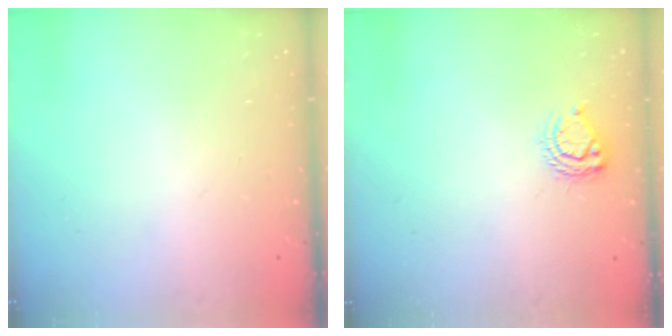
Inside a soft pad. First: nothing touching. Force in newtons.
{"total": 7.5, "press": 7.5, "slide": 0.5}